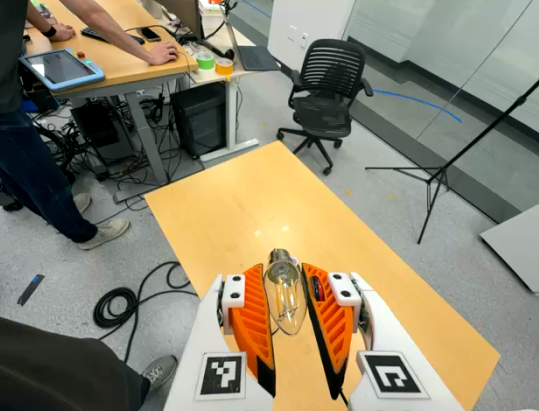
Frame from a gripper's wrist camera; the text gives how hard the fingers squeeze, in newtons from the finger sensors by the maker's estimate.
{"total": 9.6, "left": 9.5, "right": 9.8}